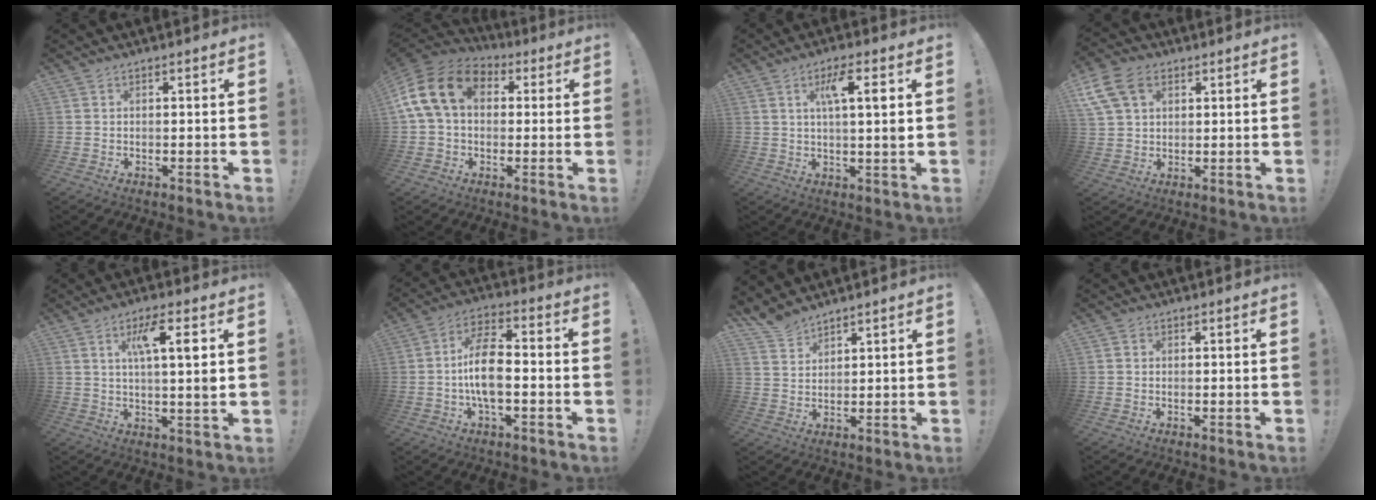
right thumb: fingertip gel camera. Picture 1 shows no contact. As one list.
[{"total": 16.6, "force": [4.1, 11.4, 11.3], "torque": [-0.205, 0.010, 0.078]}, {"total": 8.4, "force": [2.5, 1.1, 8.0], "torque": [-0.136, 0.003, 0.034]}, {"total": 12.2, "force": [5.4, 8.2, 7.3], "torque": [-0.135, -0.017, 0.107]}, {"total": 9.7, "force": [3.0, 1.3, 9.1], "torque": [-0.157, 0.003, 0.044]}, {"total": 12.3, "force": [-2.1, 6.1, 10.5], "torque": [-0.201, 0.014, -0.039]}, {"total": 5.5, "force": [5.1, 1.6, 1.2], "torque": [-0.026, -0.032, 0.098]}, {"total": 0.7, "force": [0.0, 0.7, 0.0], "torque": [0.000, 0.002, 0.000]}]